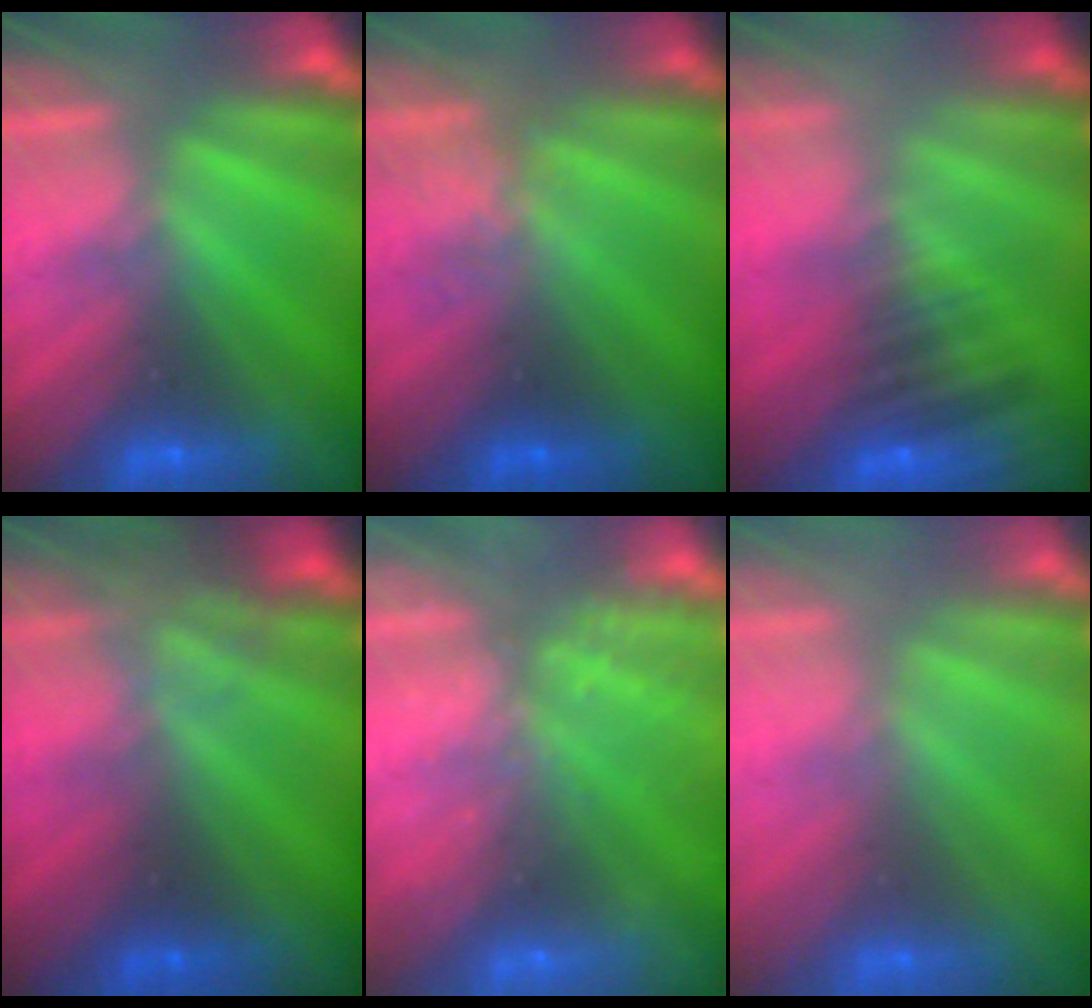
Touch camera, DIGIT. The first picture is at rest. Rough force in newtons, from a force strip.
{"total": 1.9}
{"total": 4.6}
{"total": 2.3}
{"total": 9.3}
{"total": 2.4}